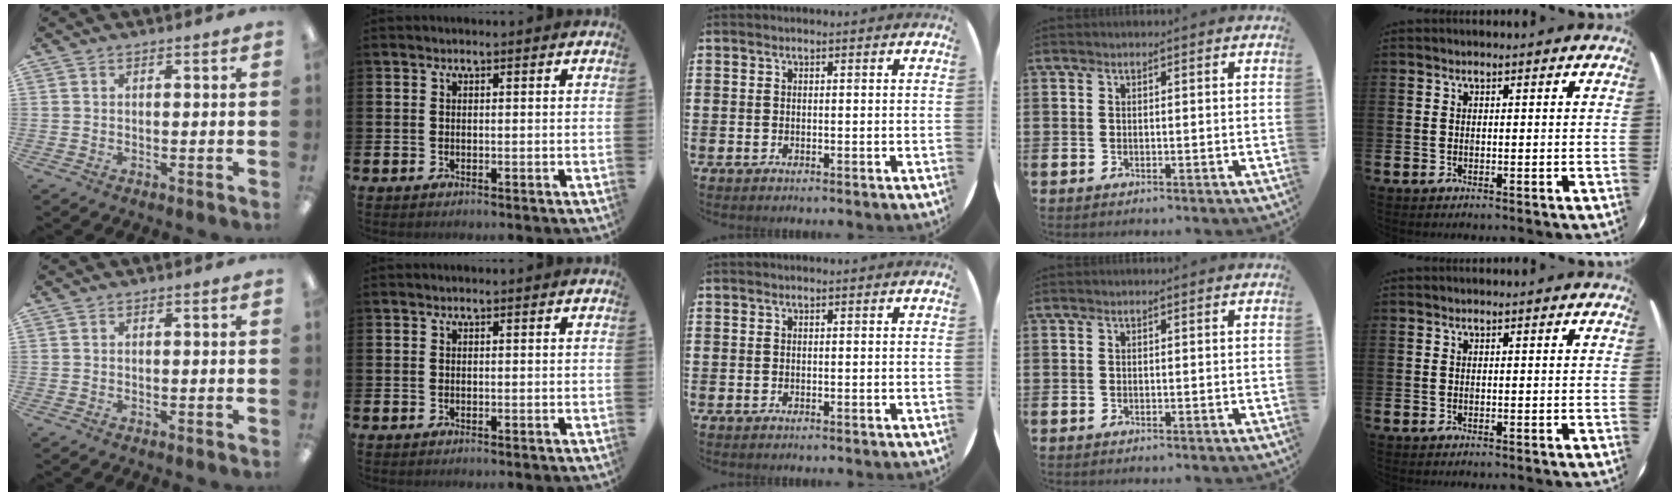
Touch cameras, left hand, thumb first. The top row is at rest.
{}